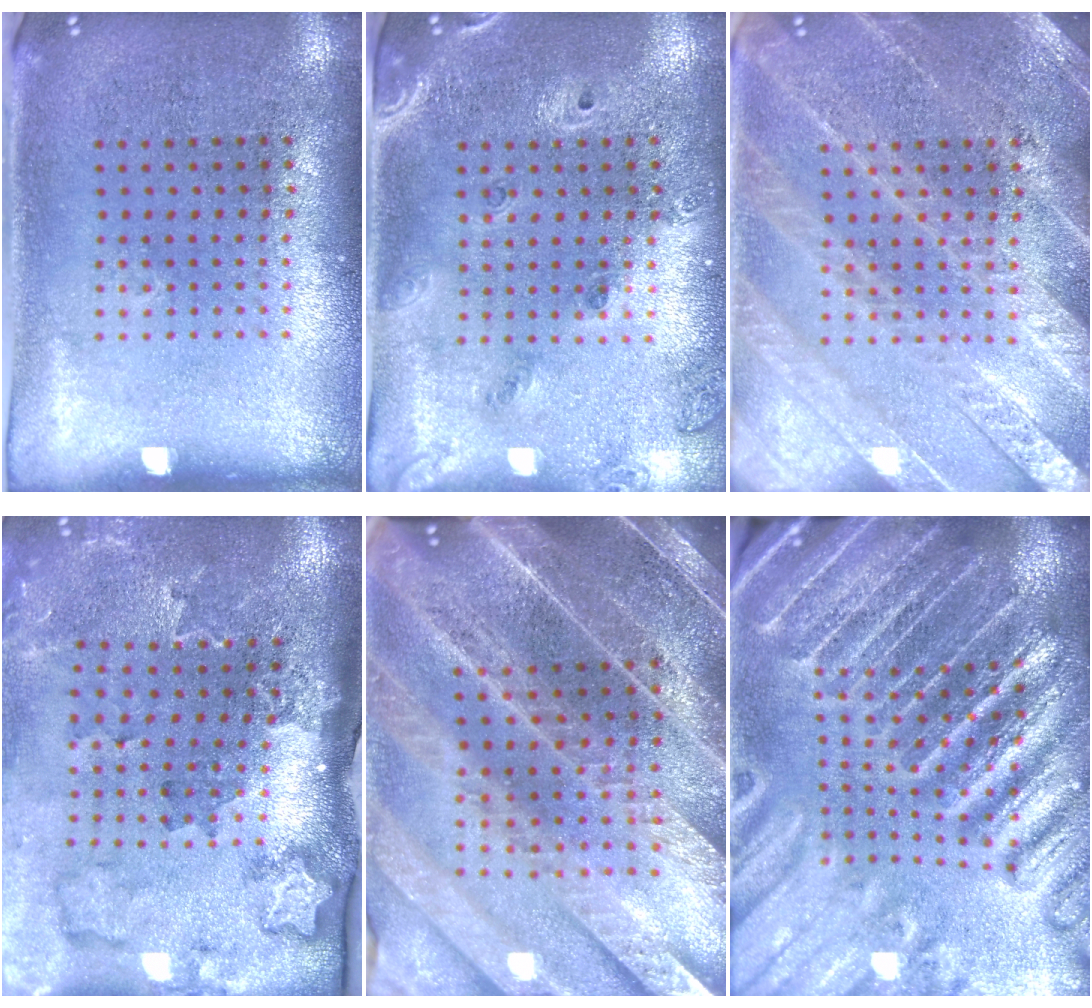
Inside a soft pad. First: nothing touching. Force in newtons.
{"total": 1.6, "press": 1.4, "slide": 0.8}
{"total": 4.6, "press": 4.6, "slide": 0.7}
{"total": 2.2, "press": 2.0, "slide": 1.0}
{"total": 4.5, "press": 4.0, "slide": 2.0}
{"total": 5.2, "press": 4.5, "slide": 2.5}